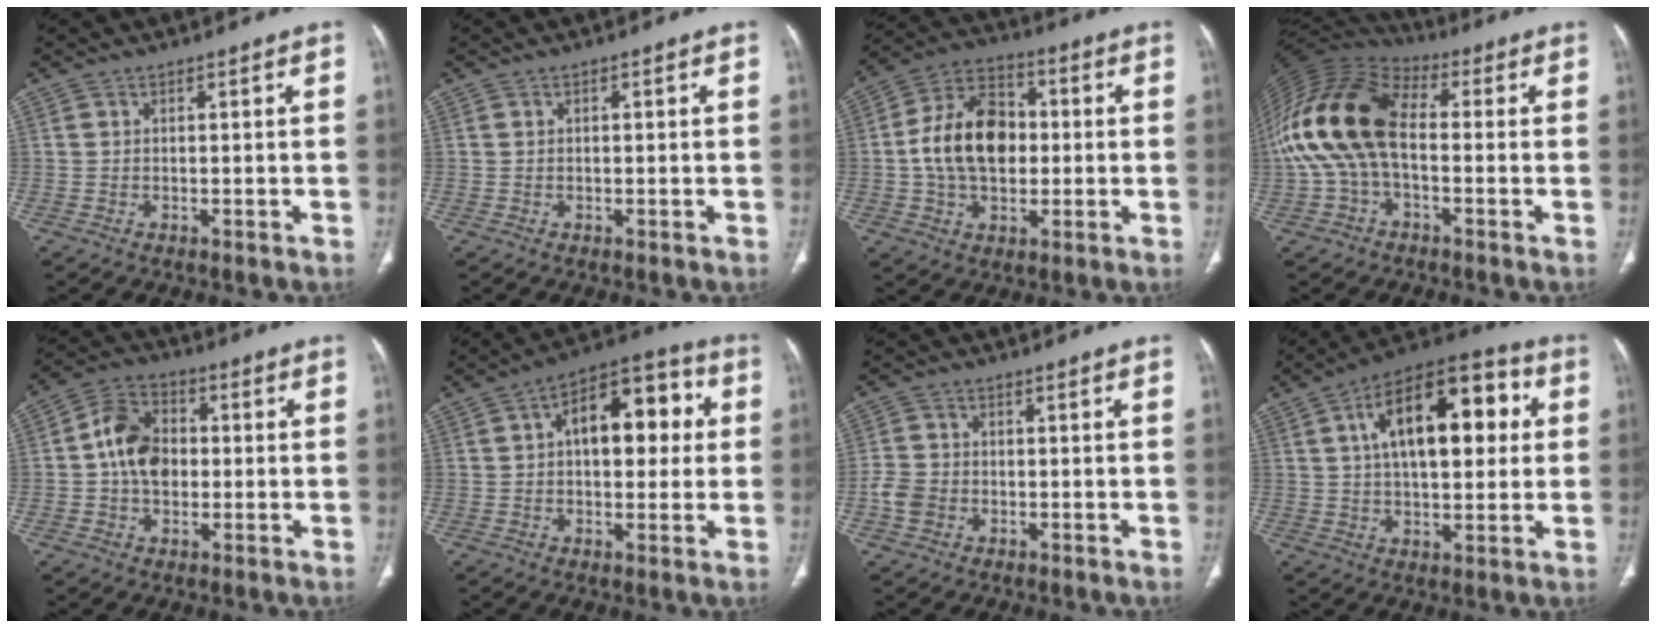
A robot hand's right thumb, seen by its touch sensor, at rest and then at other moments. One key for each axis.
{"total": 0.0}
{"total": 16.9, "fx": 0.5, "fy": 11.6, "fz": 12.3, "tx": -0.193, "ty": 0.024, "tz": 0.004}
{"total": 18.1, "fx": -0.5, "fy": 10.4, "fz": 14.8, "tx": -0.306, "ty": 0.036, "tz": -0.016}
{"total": 10.4, "fx": 0.0, "fy": 7.7, "fz": 7.1, "tx": -0.104, "ty": 0.023, "tz": -0.009}
{"total": 15.3, "fx": 2.7, "fy": 8.4, "fz": 12.4, "tx": -0.141, "ty": 0.031, "tz": 0.033}
{"total": 4.4, "fx": -1.3, "fy": 3.7, "fz": 2.2, "tx": -0.034, "ty": 0.012, "tz": -0.028}
{"total": 20.8, "fx": 4.9, "fy": 10.3, "fz": 17.4, "tx": -0.237, "ty": 0.021, "tz": 0.066}